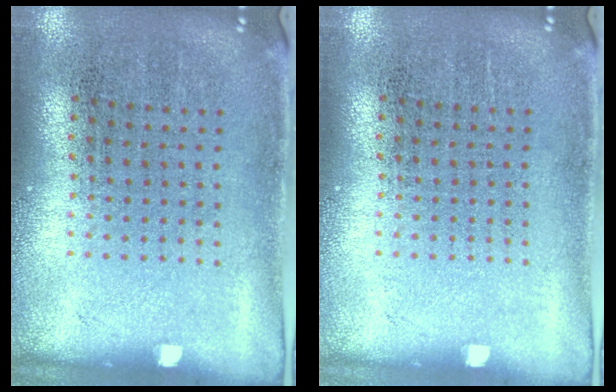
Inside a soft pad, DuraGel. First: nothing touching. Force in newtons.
{"total": 0.0}